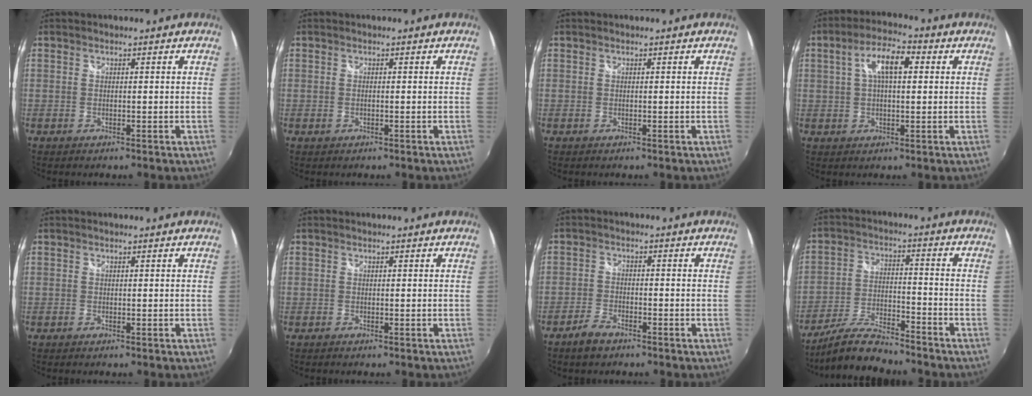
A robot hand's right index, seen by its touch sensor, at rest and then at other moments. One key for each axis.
{"total": 0.5, "fx": -0.1, "fy": 0.3, "fz": 0.4, "tx": -0.012, "ty": -0.002, "tz": -0.003}
{"total": 0.0}
{"total": 7.9, "fx": 2.0, "fy": 3.1, "fz": 7.0, "tx": -0.129, "ty": 0.020, "tz": 0.032}
{"total": 0.0}
{"total": 0.0}
{"total": 4.1, "fx": -3.2, "fy": 1.7, "fz": 1.9, "tx": -0.054, "ty": 0.002, "tz": -0.059}
{"total": 10.9, "fx": -9.6, "fy": 2.1, "fz": 4.6, "tx": -0.104, "ty": -0.004, "tz": -0.177}